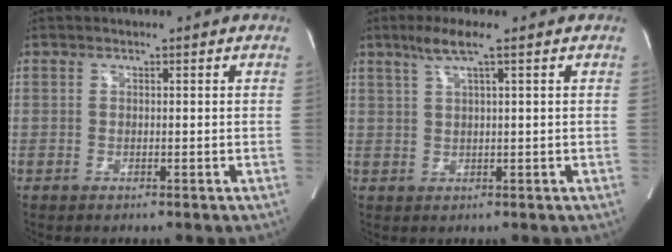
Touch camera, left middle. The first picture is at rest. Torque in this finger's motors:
{"motor_torque": [0.49, -0.30, 0.00, 0.04]}